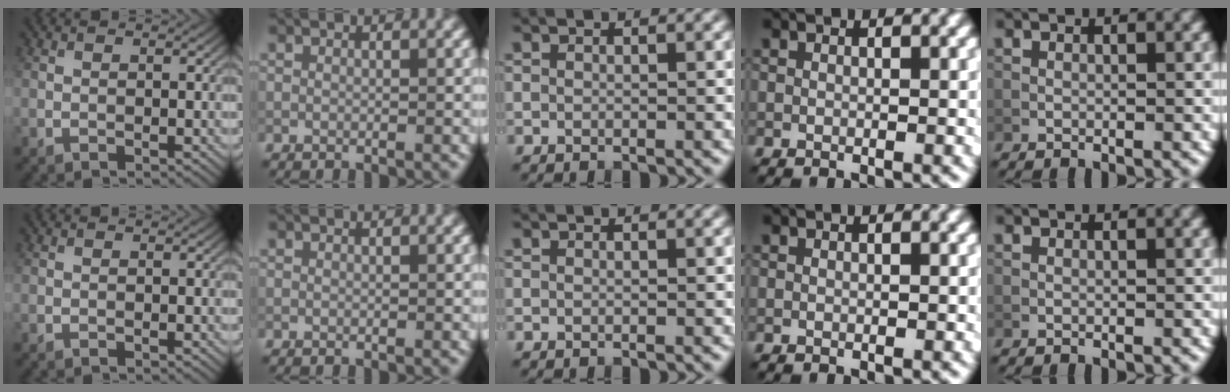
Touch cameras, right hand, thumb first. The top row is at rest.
{}